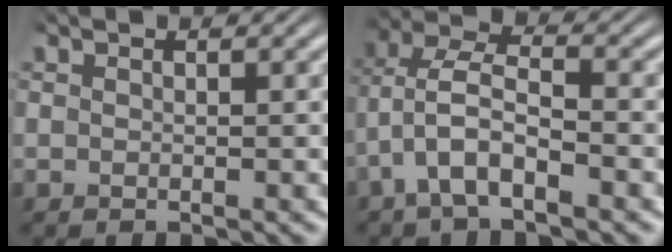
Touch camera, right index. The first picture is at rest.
{"total": 4.0, "force": [0.5, 2.3, 3.3], "torque": [-0.068, 0.007, 0.000]}